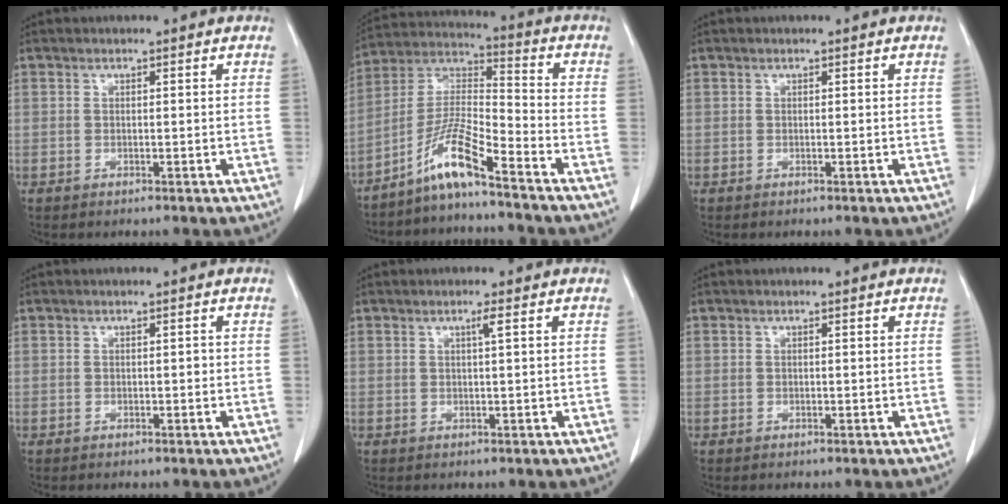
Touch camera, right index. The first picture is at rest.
{"total": 9.4, "force": [-6.8, 0.0, 6.4], "torque": [-0.139, 0.002, -0.133]}
{"total": 0.0}
{"total": 0.5, "force": [-0.1, 0.3, 0.5], "torque": [-0.004, 0.002, -0.001]}
{"total": 1.2, "force": [0.4, -0.2, 1.1], "torque": [-0.022, 0.000, 0.009]}
{"total": 0.0}